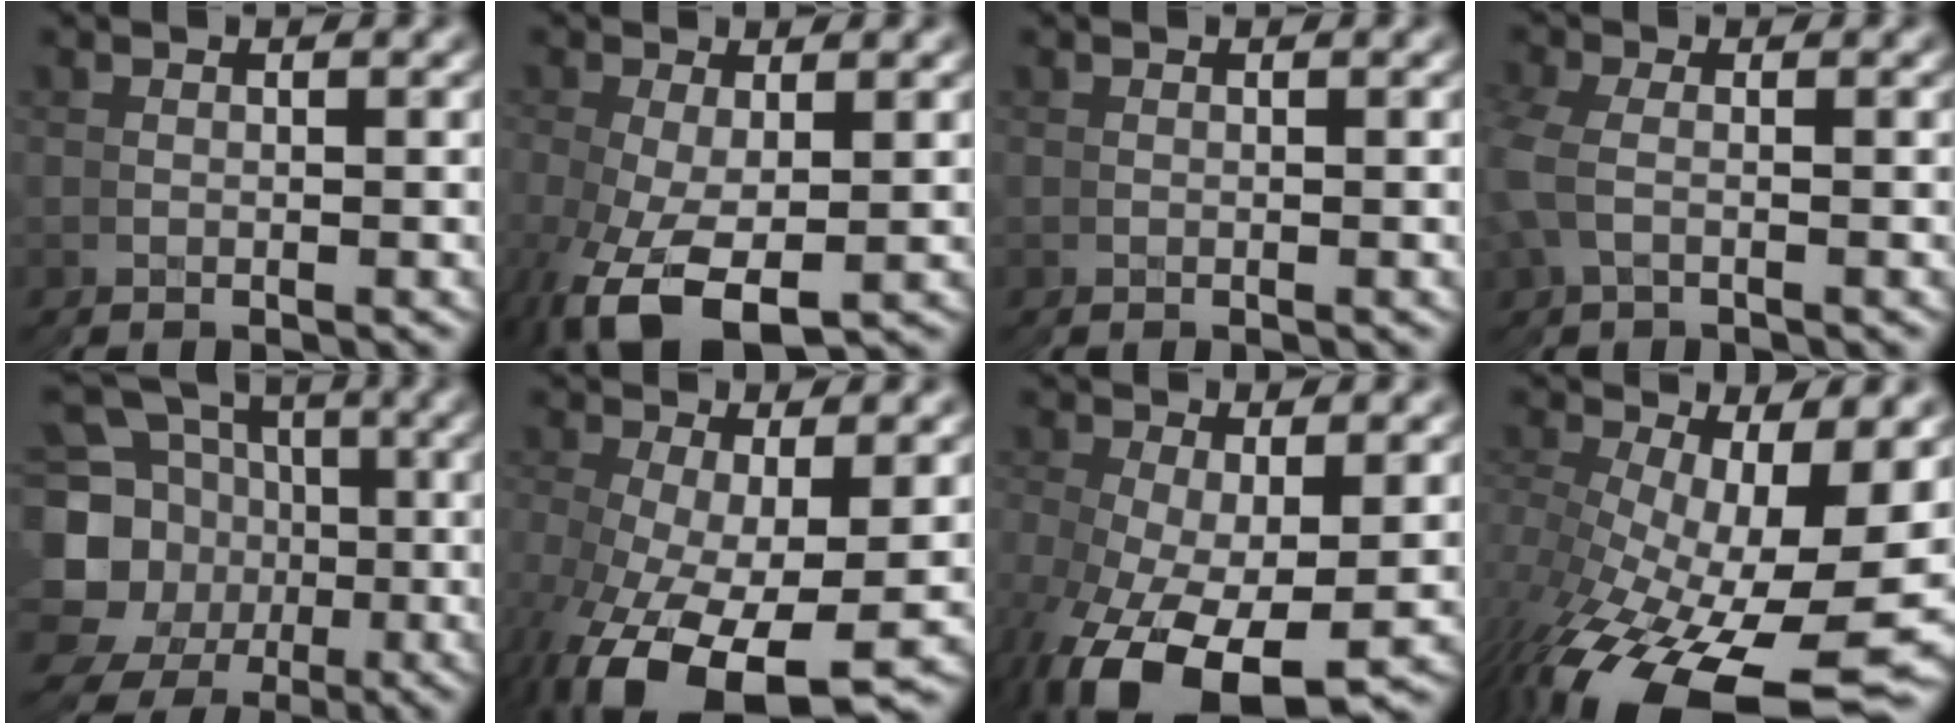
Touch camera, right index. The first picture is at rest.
{"total": 6.0, "force": [-1.9, 3.6, 4.4], "torque": [-0.101, -0.019, -0.022]}
{"total": 0.0}
{"total": 2.0, "force": [1.3, 0.7, -1.4], "torque": [-0.002, 0.010, 0.016]}
{"total": 18.4, "force": [0.1, 15.9, 9.3], "torque": [-0.174, -0.034, -0.005]}
{"total": 7.1, "force": [-2.1, 3.4, 5.8], "torque": [-0.125, -0.025, -0.013]}
{"total": 6.7, "force": [-2.5, 3.5, 5.2], "torque": [-0.113, -0.021, -0.024]}
{"total": 8.8, "force": [-2.8, 3.5, 7.6], "torque": [-0.144, -0.024, -0.022]}